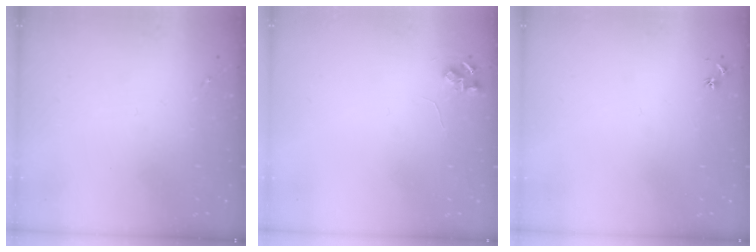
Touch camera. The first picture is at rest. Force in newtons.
{"total": 5.8, "press": 5.8, "slide": 0.8}
{"total": 3.0, "press": 2.9, "slide": 0.3}